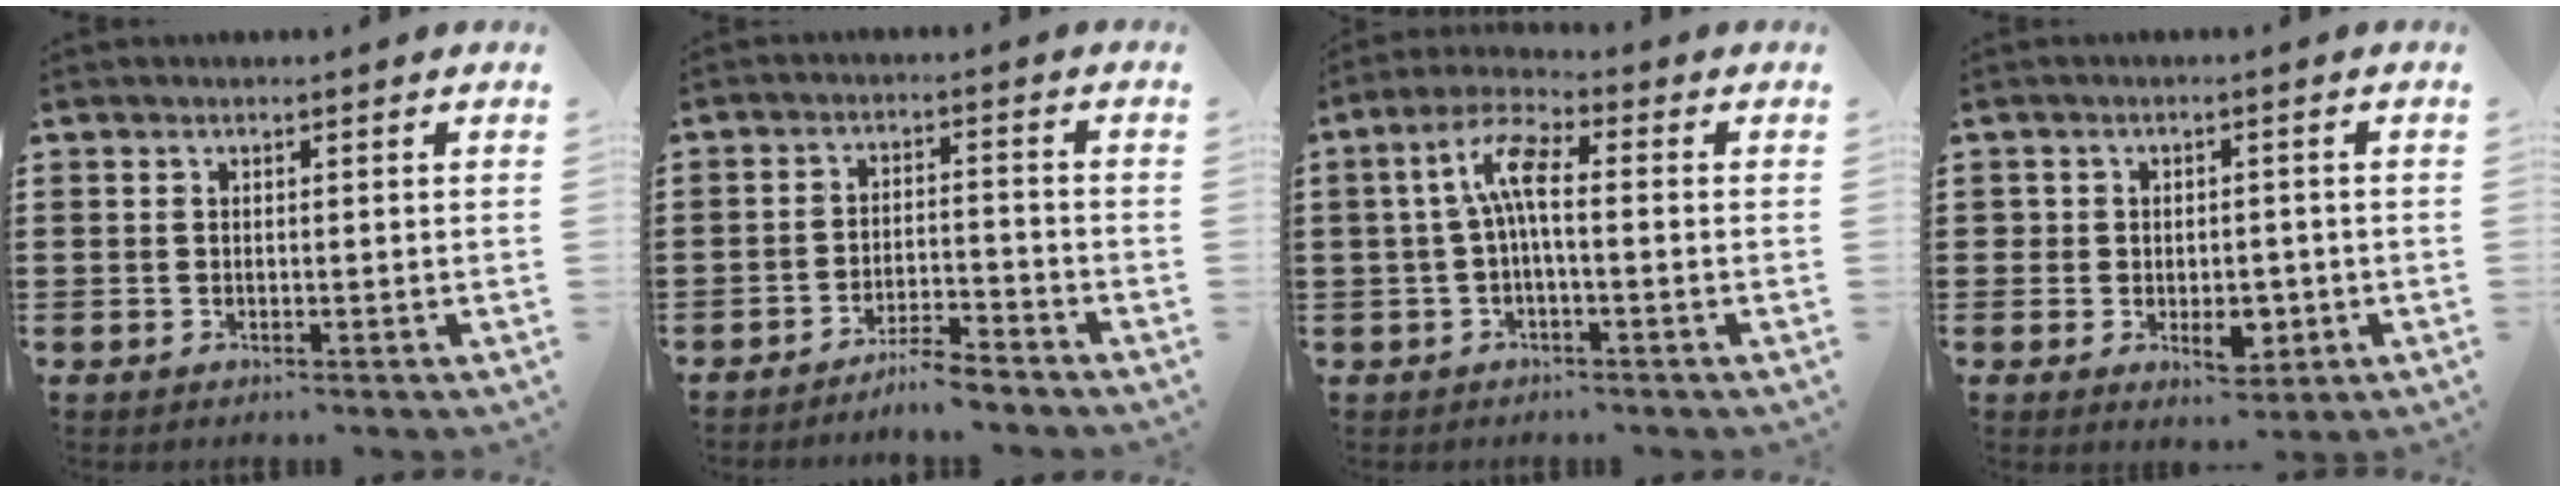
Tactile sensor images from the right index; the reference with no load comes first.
{"total": 4.4, "force": [-4.3, -0.2, 1.1], "torque": [-0.024, 0.001, -0.086]}
{"total": 6.7, "force": [0.0, 2.0, 6.4], "torque": [-0.144, 0.003, -0.008]}
{"total": 4.7, "force": [-1.0, 3.4, 3.0], "torque": [-0.042, 0.001, -0.021]}